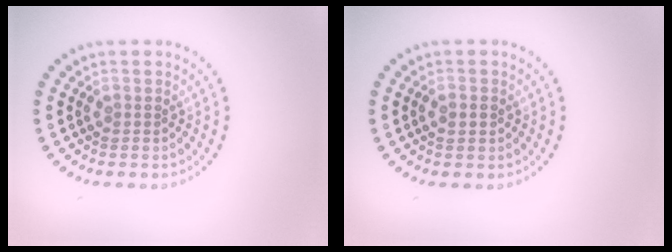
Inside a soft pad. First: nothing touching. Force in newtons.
{"total": 1.7, "press": 1.7, "slide": 0.2}